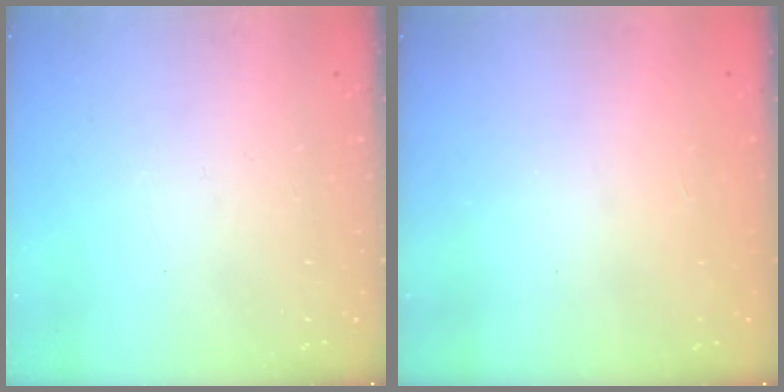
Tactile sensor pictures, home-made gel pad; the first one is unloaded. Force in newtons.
{"total": 1.2, "press": 1.1, "slide": 0.5}